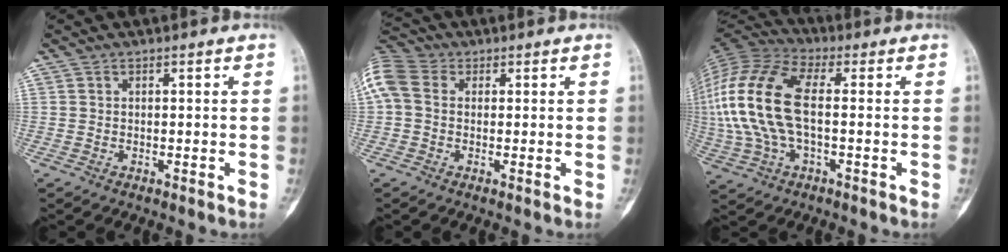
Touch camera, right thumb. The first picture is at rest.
{"total": 8.7, "force": [1.4, 6.2, 5.9], "torque": [-0.141, 0.026, 0.019]}
{"total": 18.4, "force": [0.4, 8.6, 16.2], "torque": [-0.372, 0.026, 0.004]}